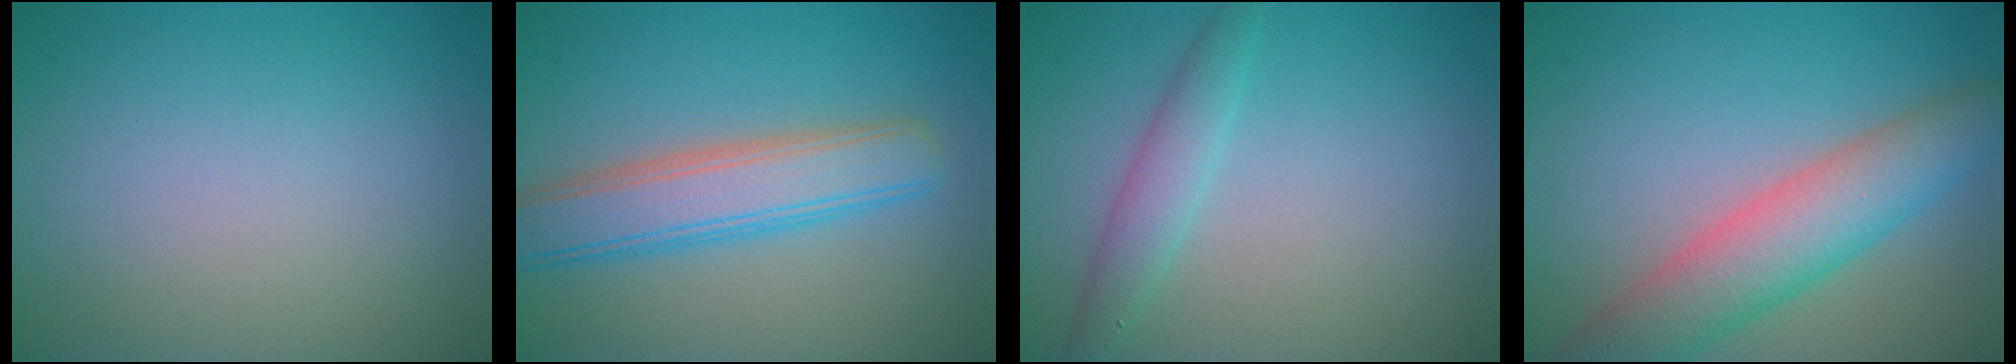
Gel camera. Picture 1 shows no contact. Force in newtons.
{"total": 5.6, "press": 5.6, "slide": 0.2}
{"total": 2.3, "press": 2.3, "slide": 0.1}
{"total": 6.9, "press": 6.9, "slide": 0.3}